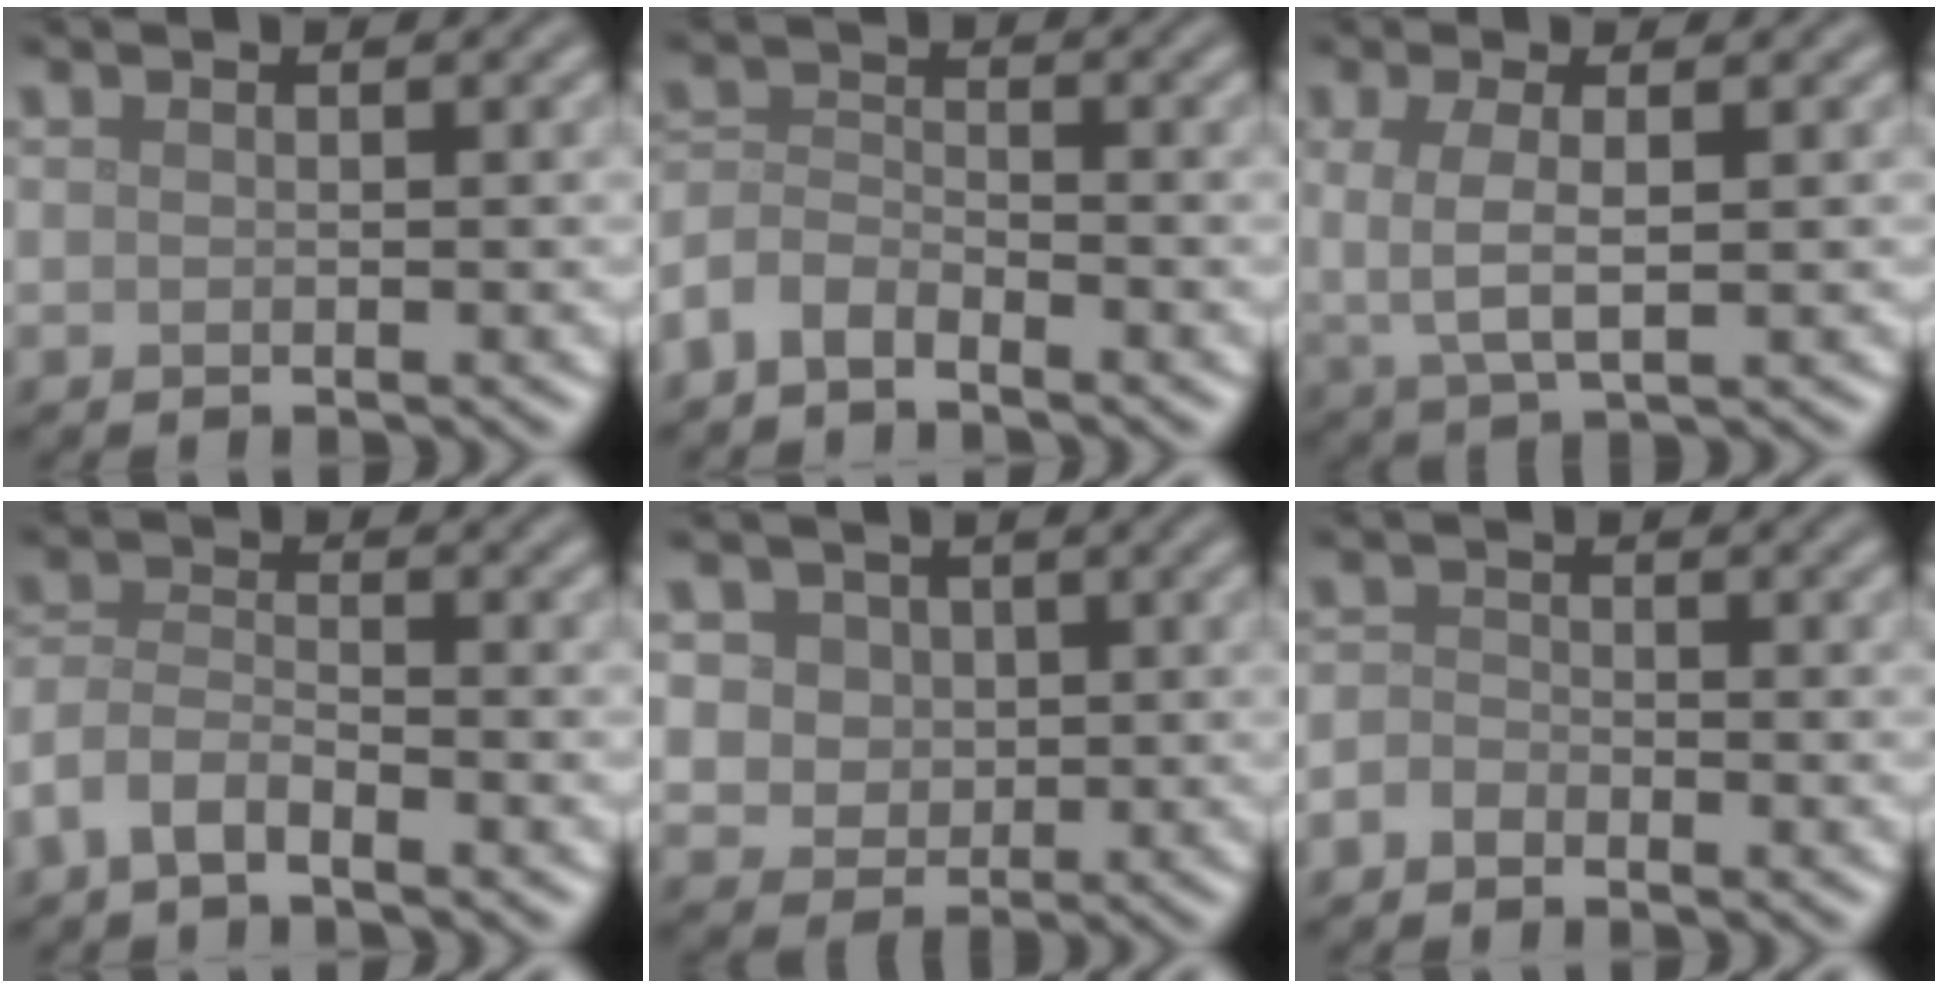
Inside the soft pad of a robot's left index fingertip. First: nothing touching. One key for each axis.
{"total": 2.9, "fx": -2.3, "fy": 1.3, "fz": 1.2, "tx": -0.027, "ty": 0.005, "tz": -0.059}
{"total": 3.3, "fx": 0.2, "fy": 1.1, "fz": 3.1, "tx": -0.068, "ty": -0.002, "tz": 0.006}
{"total": 3.1, "fx": -2.2, "fy": 1.1, "fz": 1.8, "tx": -0.042, "ty": 0.005, "tz": -0.055}
{"total": 5.0, "fx": 1.7, "fy": 4.1, "fz": 2.3, "tx": -0.045, "ty": 0.011, "tz": 0.019}
{"total": 1.4, "fx": -1.1, "fy": 0.8, "fz": 0.4, "tx": -0.007, "ty": 0.003, "tz": -0.027}